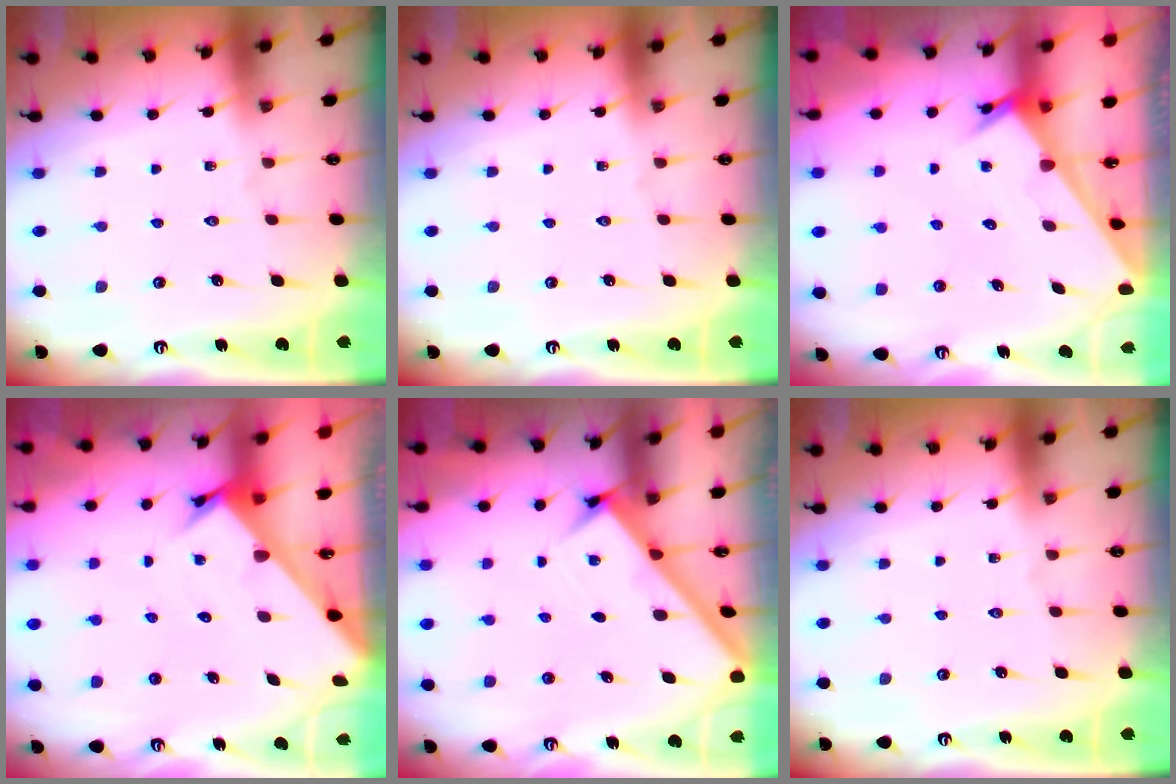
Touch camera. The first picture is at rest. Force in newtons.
{"total": 0.0}
{"total": 2.5, "press": 2.5, "slide": 0.1}
{"total": 2.6, "press": 2.6, "slide": 0.2}
{"total": 2.7, "press": 2.7, "slide": 0.4}
{"total": 0.0}